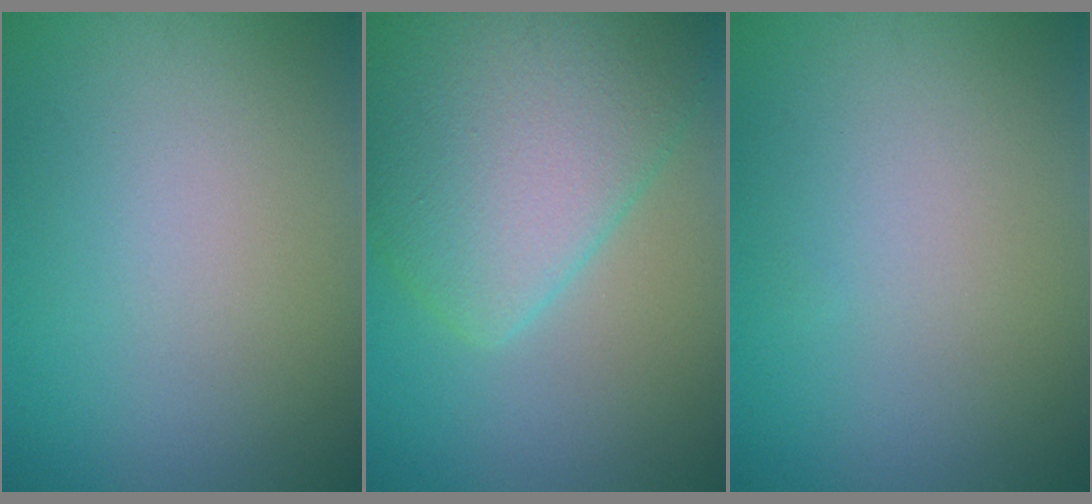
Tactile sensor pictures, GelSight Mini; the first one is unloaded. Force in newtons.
{"total": 8.9, "press": 8.9, "slide": 0.4}
{"total": 0.0}